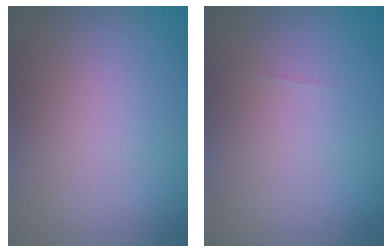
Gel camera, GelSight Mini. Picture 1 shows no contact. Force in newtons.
{"total": 0.0}